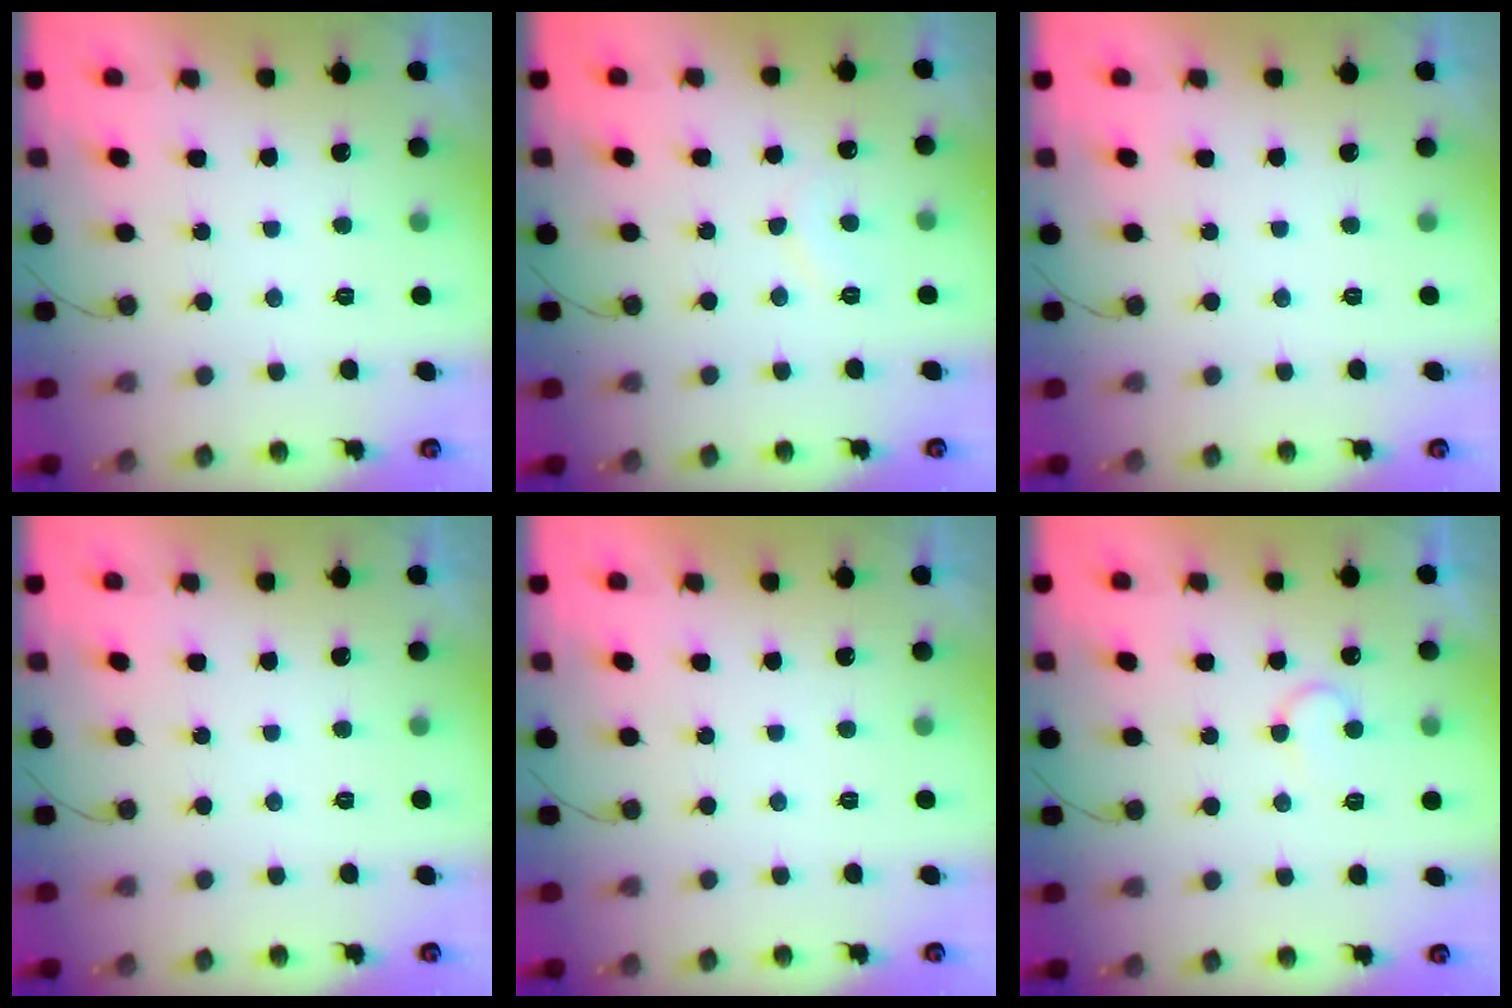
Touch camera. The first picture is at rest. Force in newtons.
{"total": 5.3, "press": 5.3, "slide": 0.3}
{"total": 0.0}
{"total": 0.0}
{"total": 1.7, "press": 1.7, "slide": 0.1}
{"total": 6.6, "press": 6.6, "slide": 0.6}